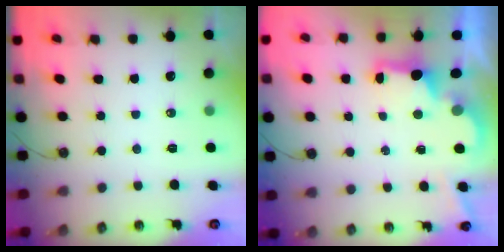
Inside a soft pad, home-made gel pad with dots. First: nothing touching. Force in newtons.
{"total": 2.5, "press": 2.4, "slide": 0.9}